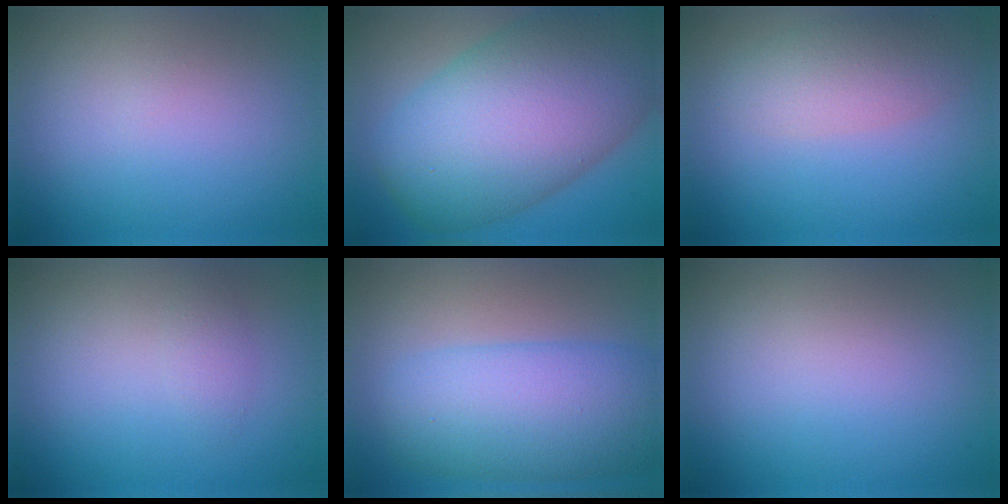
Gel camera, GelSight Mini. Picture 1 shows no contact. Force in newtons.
{"total": 14.5, "press": 14.5, "slide": 0.7}
{"total": 3.6, "press": 3.6, "slide": 0.1}
{"total": 1.1, "press": 1.1, "slide": 0.0}
{"total": 8.2, "press": 8.2, "slide": 0.2}
{"total": 0.0}